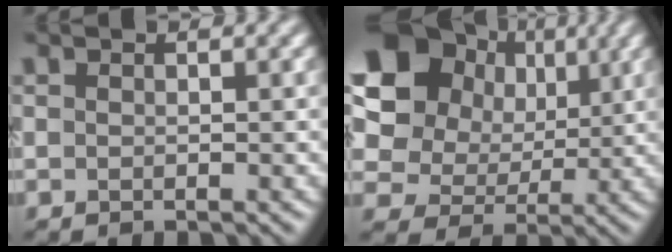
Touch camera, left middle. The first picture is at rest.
{"total": 14.3, "force": [5.5, 11.4, 6.6], "torque": [-0.166, 0.053, 0.101]}